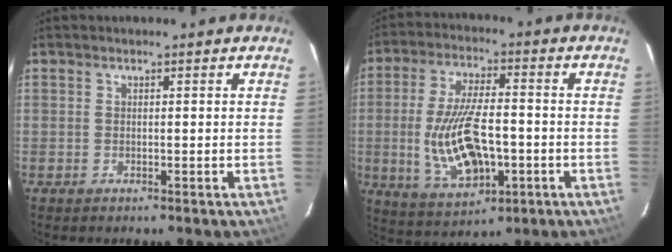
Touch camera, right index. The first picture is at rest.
{"total": 14.8, "force": [-2.9, 6.5, 13.0], "torque": [-0.262, -0.008, -0.037]}